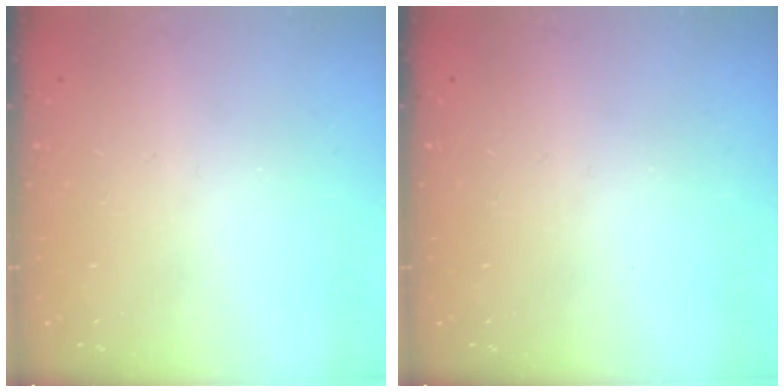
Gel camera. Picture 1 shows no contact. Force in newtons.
{"total": 0.0}